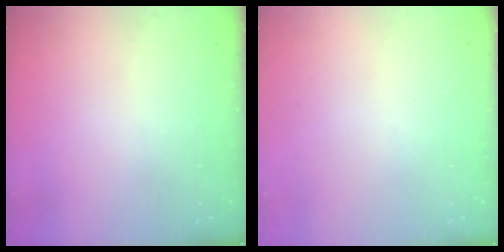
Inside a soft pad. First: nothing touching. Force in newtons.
{"total": 0.0}